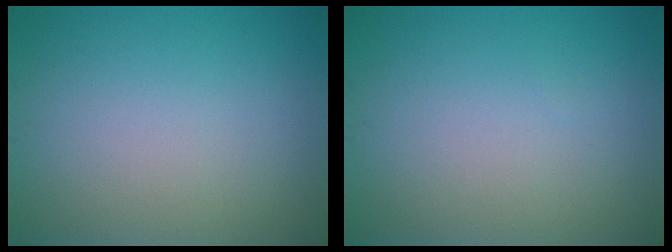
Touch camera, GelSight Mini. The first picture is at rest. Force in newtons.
{"total": 0.0}